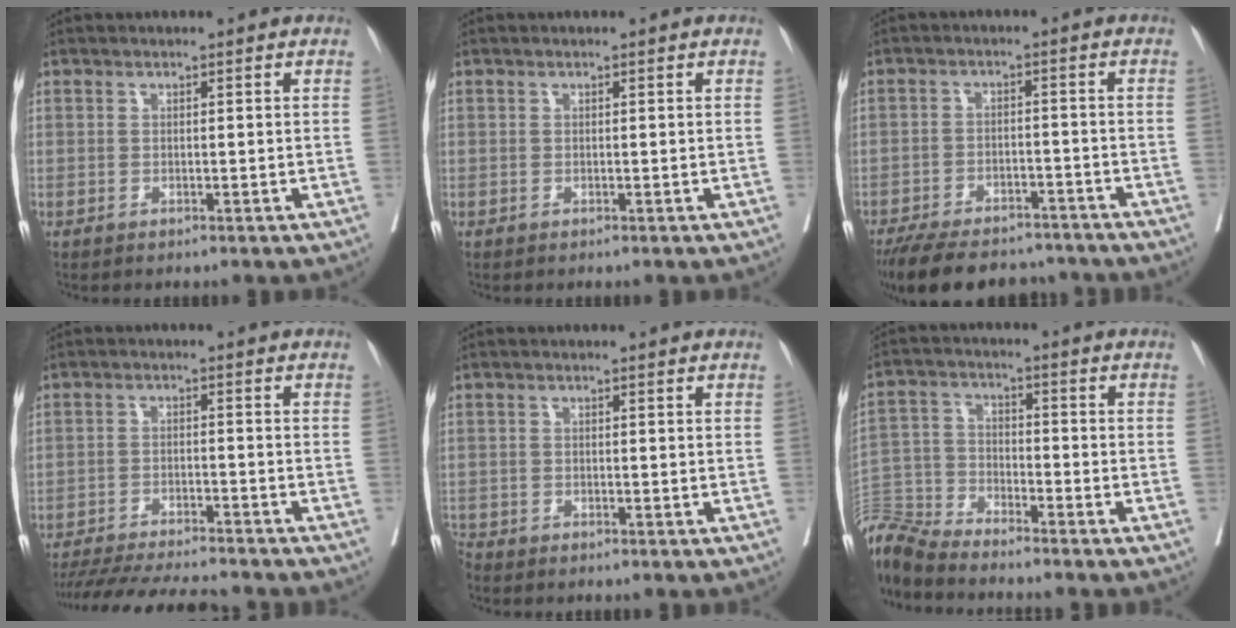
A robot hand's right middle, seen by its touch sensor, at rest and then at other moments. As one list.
[{"total": 0.0}, {"total": 15.7, "force": [-13.5, 5.4, 6.0], "torque": [-0.130, -0.006, -0.194]}, {"total": 16.3, "force": [-14.8, 1.6, 6.5], "torque": [-0.116, -0.026, -0.218]}, {"total": 2.0, "force": [-1.9, 0.5, 0.2], "torque": [-0.001, -0.004, -0.035]}, {"total": 11.3, "force": [-11.1, 0.8, 2.1], "torque": [-0.046, 0.011, -0.213]}]